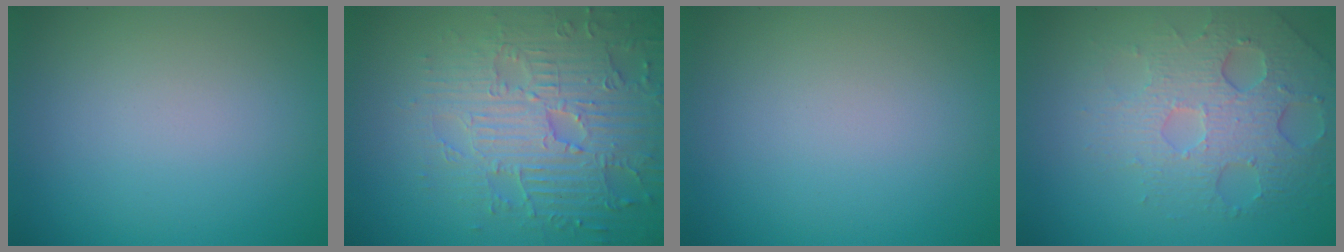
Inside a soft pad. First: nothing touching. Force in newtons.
{"total": 6.7, "press": 5.4, "slide": 3.9}
{"total": 0.0}
{"total": 4.9, "press": 4.1, "slide": 2.7}